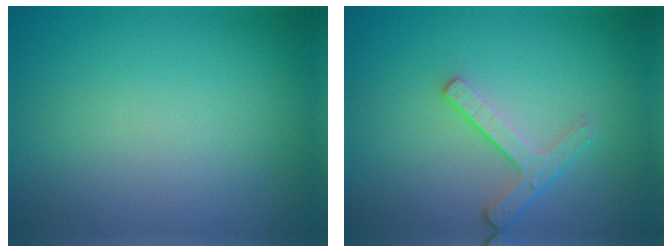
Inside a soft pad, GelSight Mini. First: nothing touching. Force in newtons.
{"total": 2.4, "press": 2.3, "slide": 0.9}